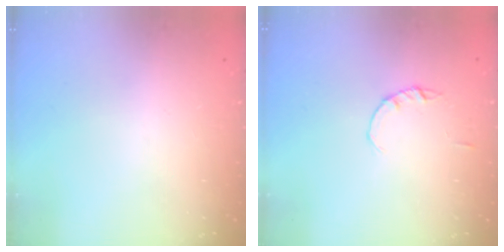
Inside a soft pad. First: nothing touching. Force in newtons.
{"total": 1.4, "press": 1.3, "slide": 0.3}